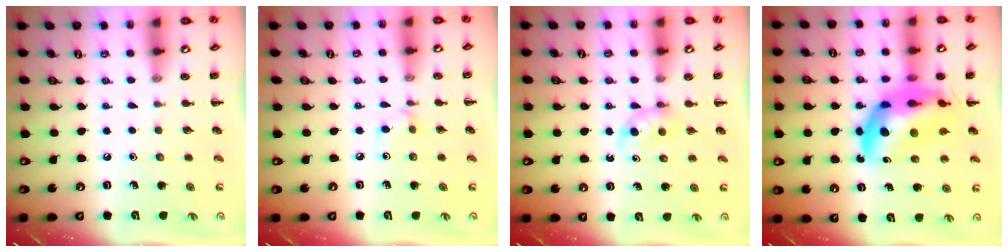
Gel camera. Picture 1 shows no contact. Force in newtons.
{"total": 4.3, "press": 3.9, "slide": 1.7}
{"total": 3.8, "press": 3.4, "slide": 1.7}
{"total": 17.0, "press": 16.4, "slide": 4.7}